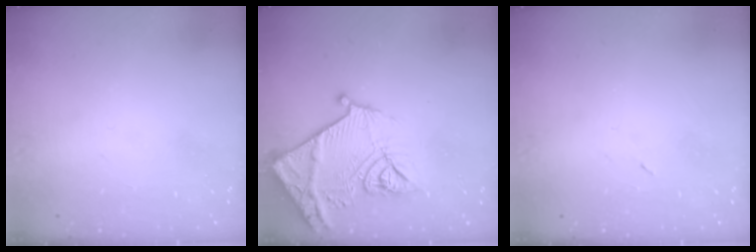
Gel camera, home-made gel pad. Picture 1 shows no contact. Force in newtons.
{"total": 18.3, "press": 18.2, "slide": 2.0}
{"total": 2.2, "press": 2.1, "slide": 0.9}